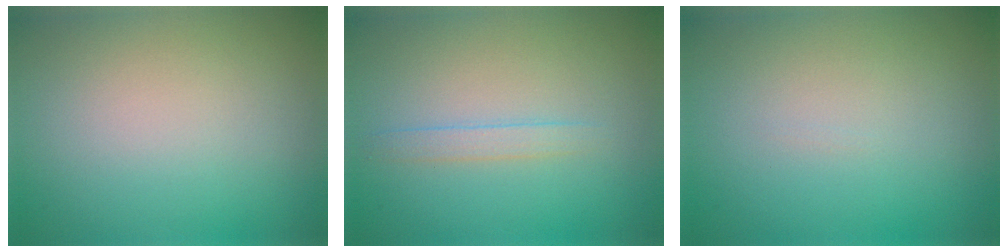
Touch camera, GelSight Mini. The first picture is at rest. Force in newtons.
{"total": 1.2, "press": 1.2, "slide": 0.1}
{"total": 0.0}